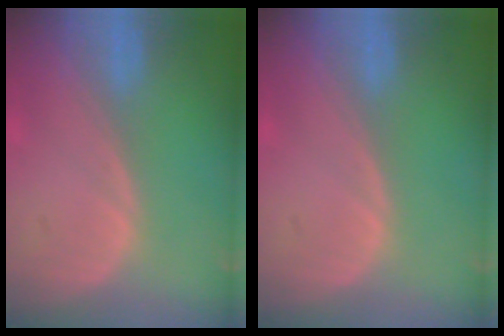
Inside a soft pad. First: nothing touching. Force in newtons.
{"total": 0.0}